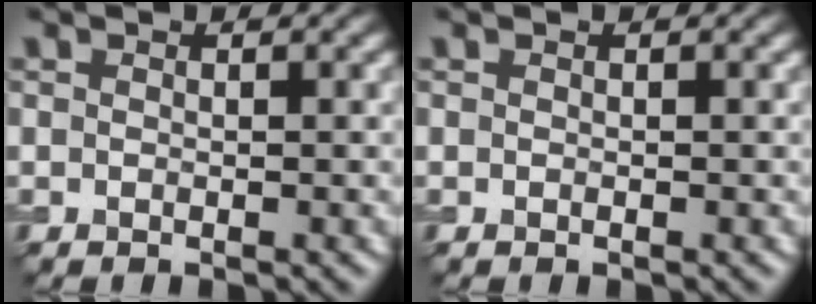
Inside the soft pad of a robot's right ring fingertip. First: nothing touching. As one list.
[{"total": 0.0}]